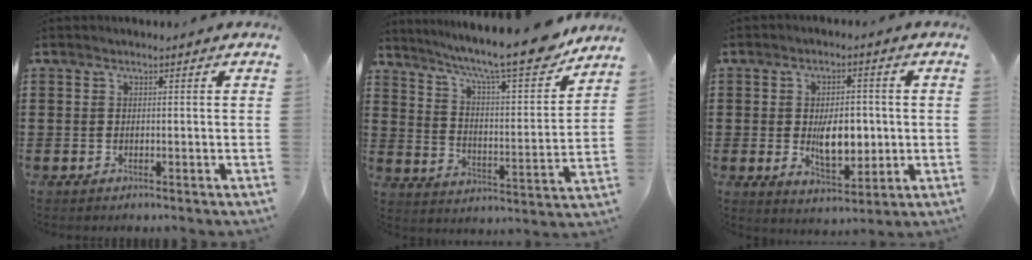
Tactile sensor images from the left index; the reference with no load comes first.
{"total": 11.3, "force": [9.5, 0.9, 6.0], "torque": [-0.126, -0.063, 0.152]}
{"total": 7.9, "force": [-0.4, 4.0, 6.8], "torque": [-0.107, -0.001, -0.012]}